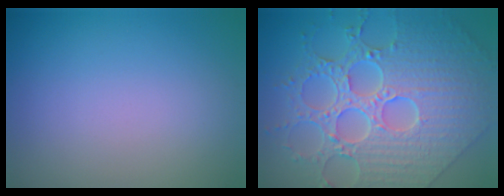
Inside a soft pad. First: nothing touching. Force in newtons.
{"total": 9.4, "press": 7.1, "slide": 6.1}